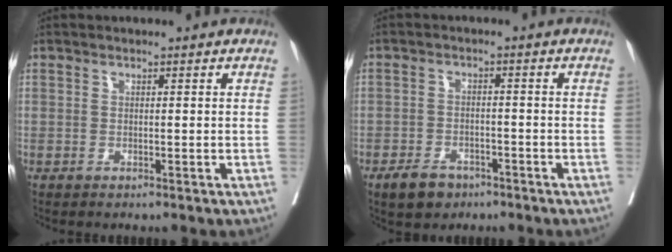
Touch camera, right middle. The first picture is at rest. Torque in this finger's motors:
{"motor_torque": [-0.17, -0.14, 0.03, 0.01]}